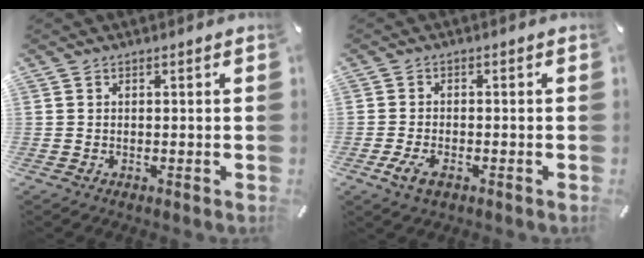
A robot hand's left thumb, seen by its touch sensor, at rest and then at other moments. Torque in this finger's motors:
{"motor_torque": [-0.17, 0.84, 0.31, 0.37, 0.02]}